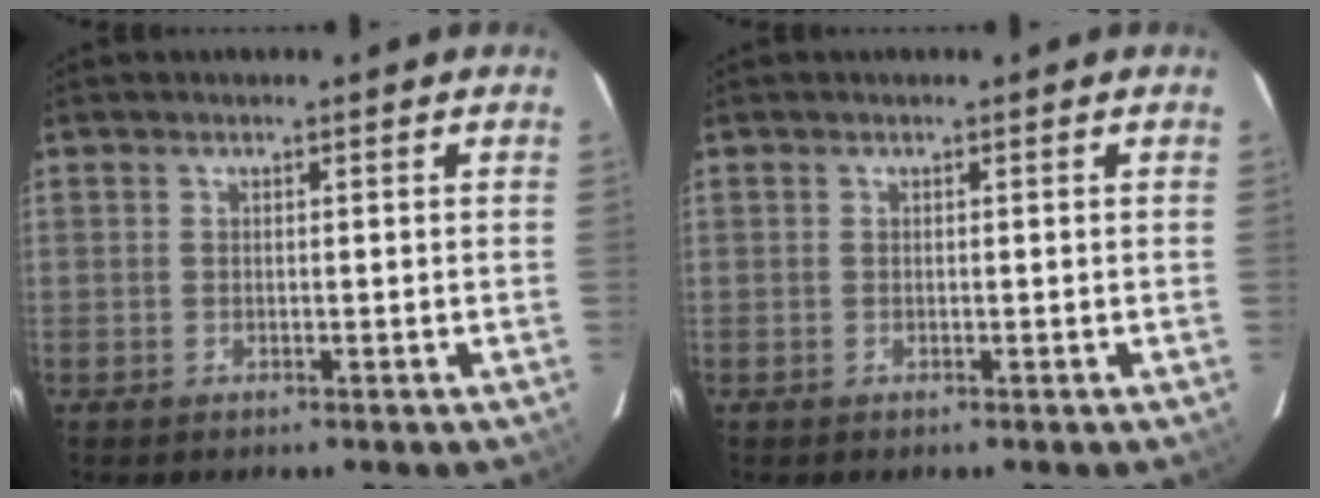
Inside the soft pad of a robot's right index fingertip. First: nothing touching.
{"total": 0.0}